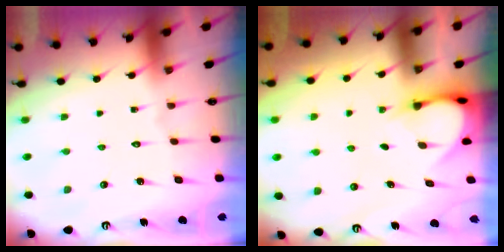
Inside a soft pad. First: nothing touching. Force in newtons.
{"total": 3.9, "press": 3.9, "slide": 0.3}